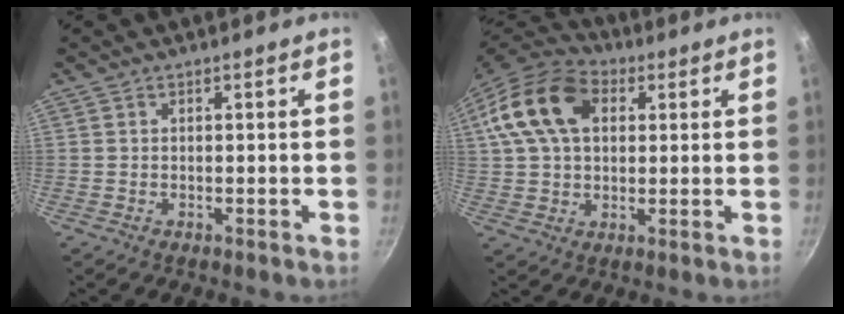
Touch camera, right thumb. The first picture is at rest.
{"total": 16.1, "force": [4.5, 10.8, 11.0], "torque": [-0.189, 0.017, 0.066]}